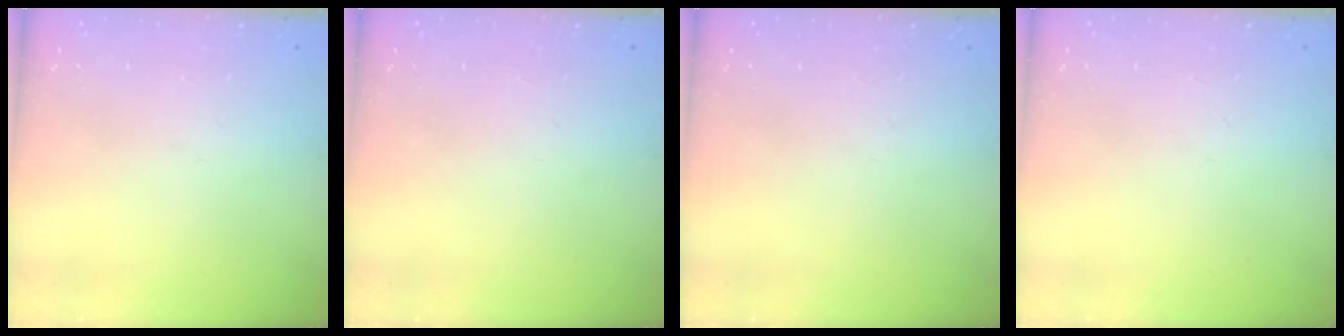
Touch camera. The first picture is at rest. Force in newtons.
{"total": 0.0}
{"total": 0.0}
{"total": 0.0}